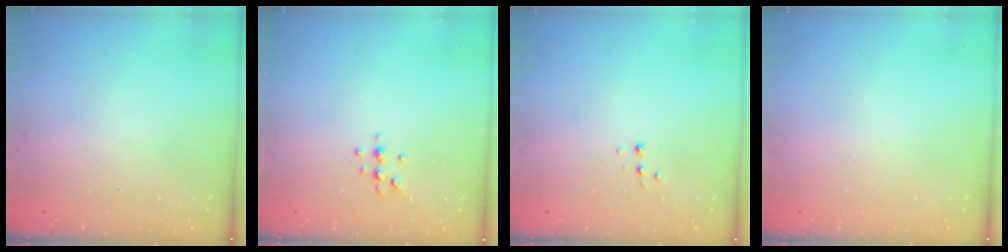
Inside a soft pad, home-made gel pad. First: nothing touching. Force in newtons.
{"total": 5.6, "press": 5.4, "slide": 1.5}
{"total": 4.1, "press": 4.0, "slide": 0.8}
{"total": 0.0}